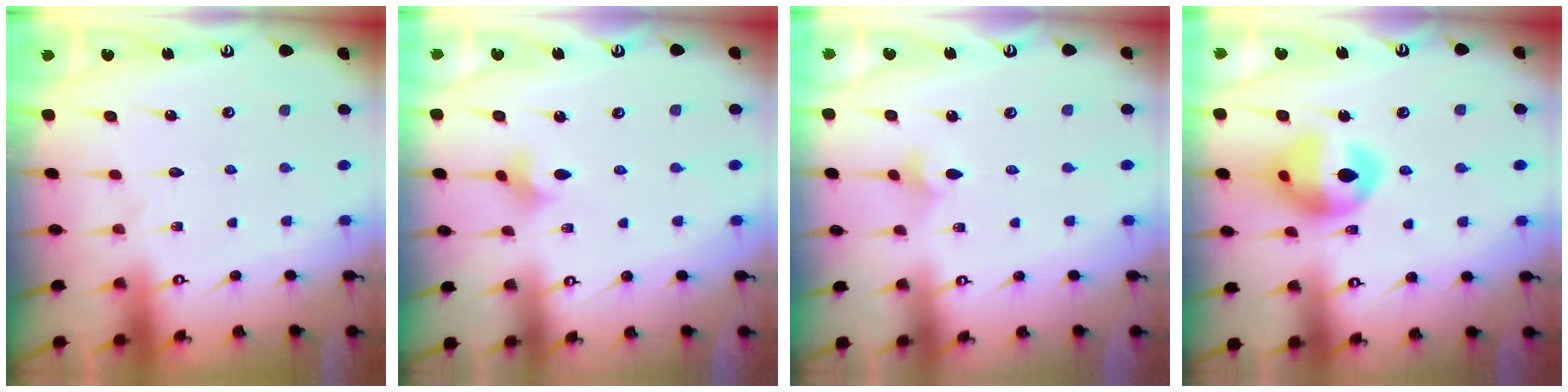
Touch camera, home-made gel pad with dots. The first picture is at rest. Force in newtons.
{"total": 2.4, "press": 2.3, "slide": 0.5}
{"total": 2.7, "press": 2.6, "slide": 0.5}
{"total": 14.3, "press": 13.5, "slide": 4.8}